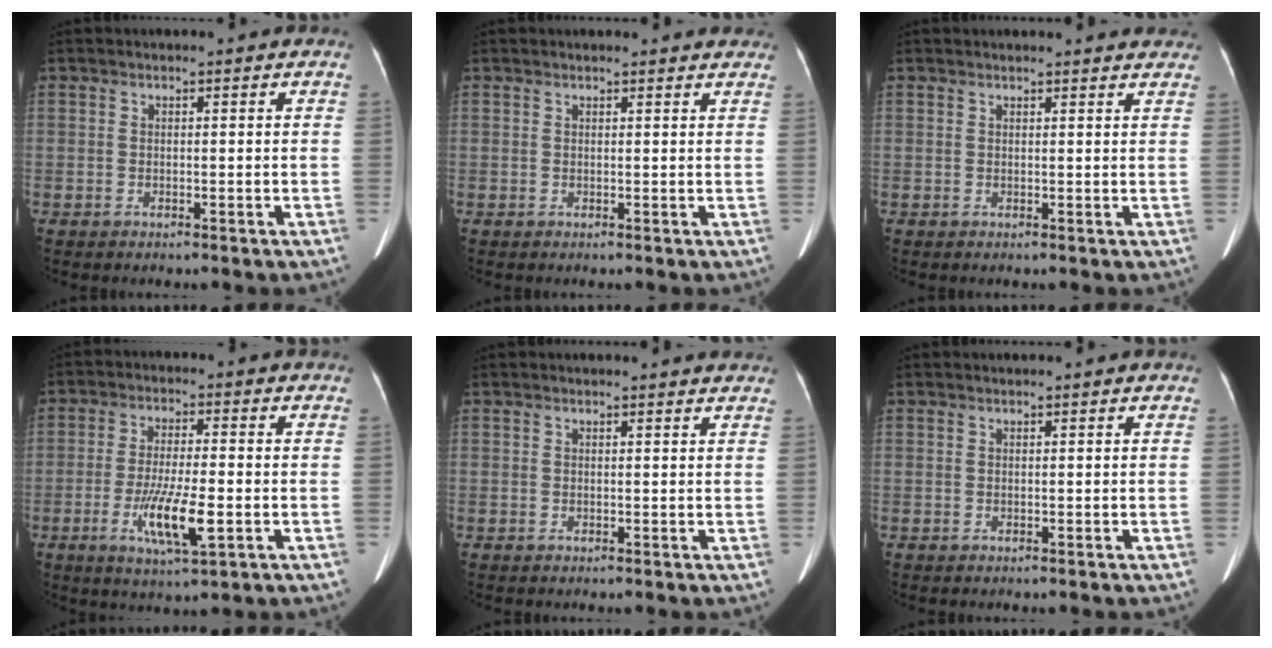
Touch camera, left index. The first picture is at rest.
{"total": 7.3, "force": [6.8, 1.8, 2.0], "torque": [-0.013, 0.018, 0.063]}
{"total": 8.8, "force": [8.3, 1.8, 2.3], "torque": [-0.013, 0.016, 0.079]}
{"total": 8.5, "force": [-2.7, 1.2, 8.0], "torque": [-0.154, -0.018, -0.046]}
{"total": 6.2, "force": [5.9, 0.8, 1.7], "torque": [-0.015, 0.016, 0.055]}
{"total": 0.6, "force": [0.6, 0.0, 0.1], "torque": [-0.005, 0.011, 0.015]}